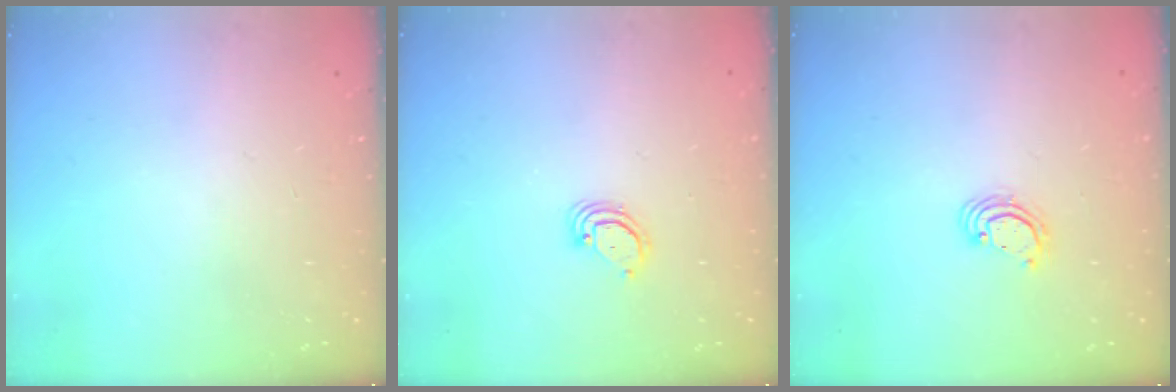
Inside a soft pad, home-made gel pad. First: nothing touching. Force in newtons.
{"total": 2.8, "press": 2.8, "slide": 0.3}
{"total": 2.8, "press": 2.8, "slide": 0.2}